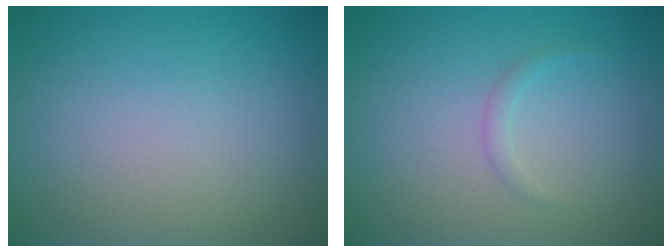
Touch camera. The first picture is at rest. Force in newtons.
{"total": 0.8, "press": 0.8, "slide": 0.1}